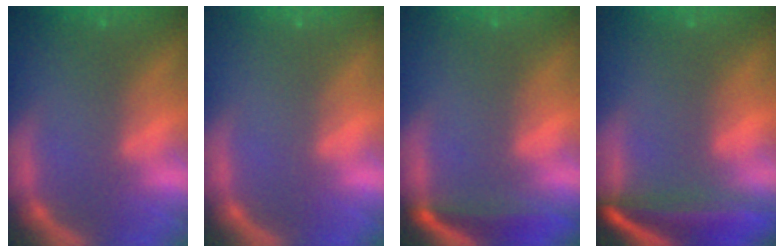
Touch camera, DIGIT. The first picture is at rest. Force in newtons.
{"total": 0.0}
{"total": 4.0}
{"total": 8.5}